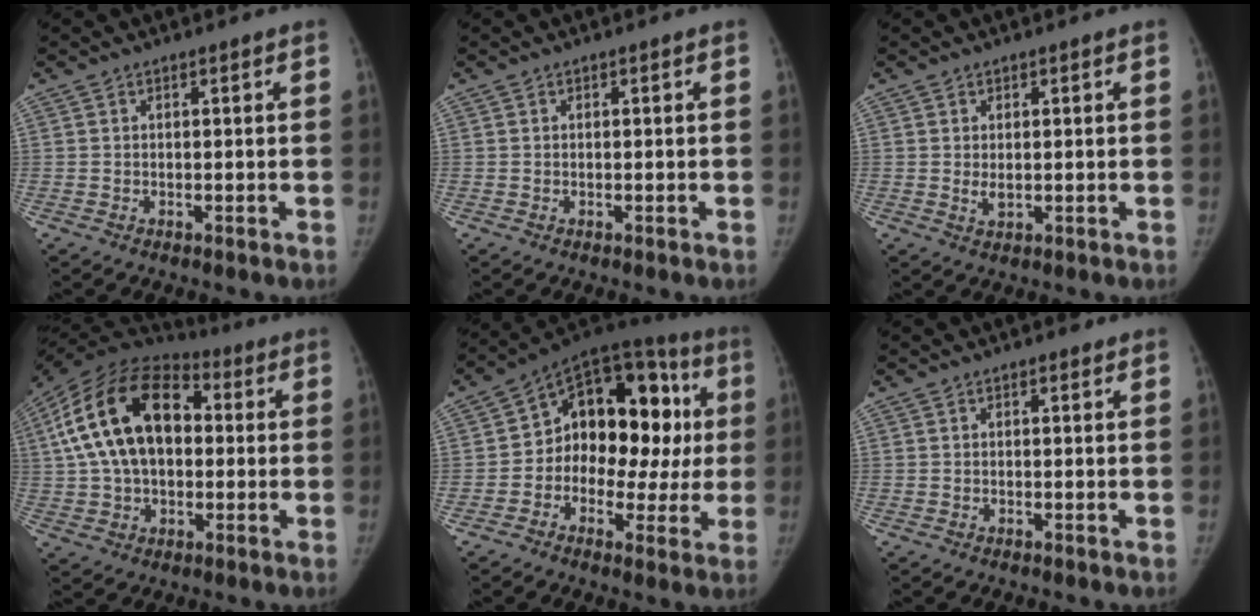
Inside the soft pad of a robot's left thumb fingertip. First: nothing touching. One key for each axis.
{"total": 0.0}
{"total": 2.5, "fx": 0.3, "fy": 1.6, "fz": 1.9, "tx": -0.028, "ty": -0.008, "tz": 0.010}
{"total": 22.5, "fx": 3.2, "fy": 14.4, "fz": 17.0, "tx": -0.315, "ty": 0.025, "tz": 0.047}
{"total": 21.9, "fx": 1.3, "fy": 13.9, "fz": 16.8, "tx": -0.179, "ty": 0.051, "tz": 0.012}
{"total": 0.7, "fx": 0.4, "fy": 0.5, "fz": 0.3, "tx": 0.000, "ty": -0.001, "tz": 0.001}